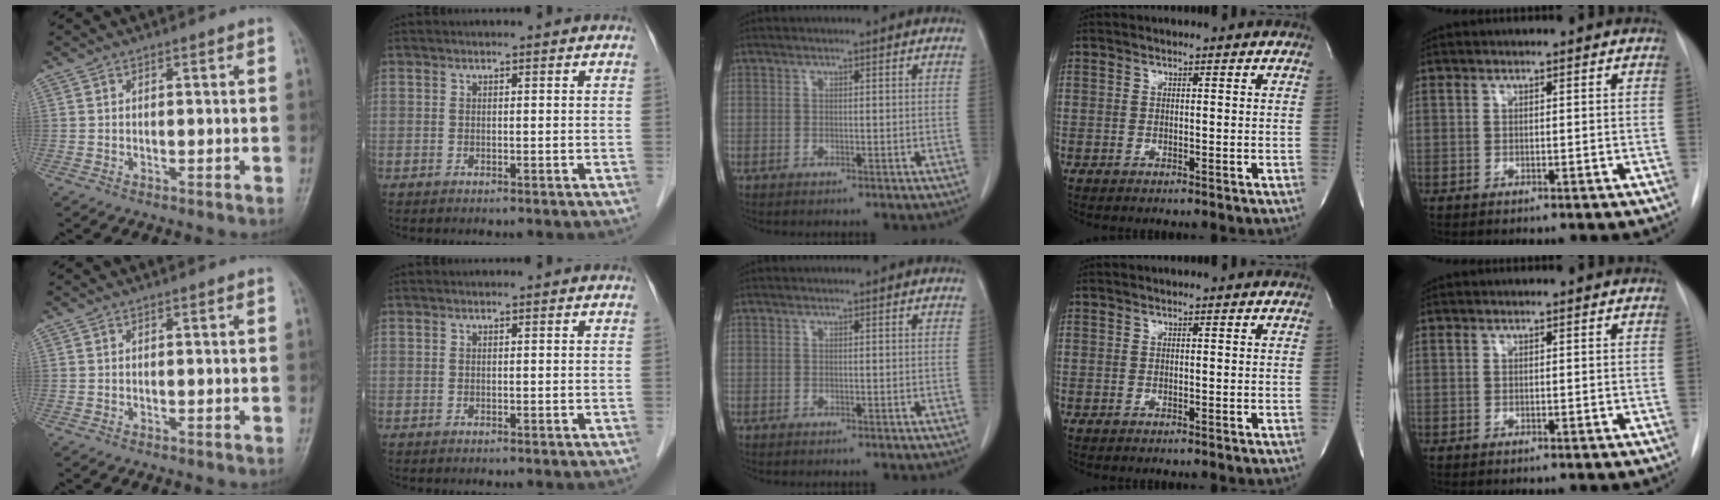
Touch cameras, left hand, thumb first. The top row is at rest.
{}